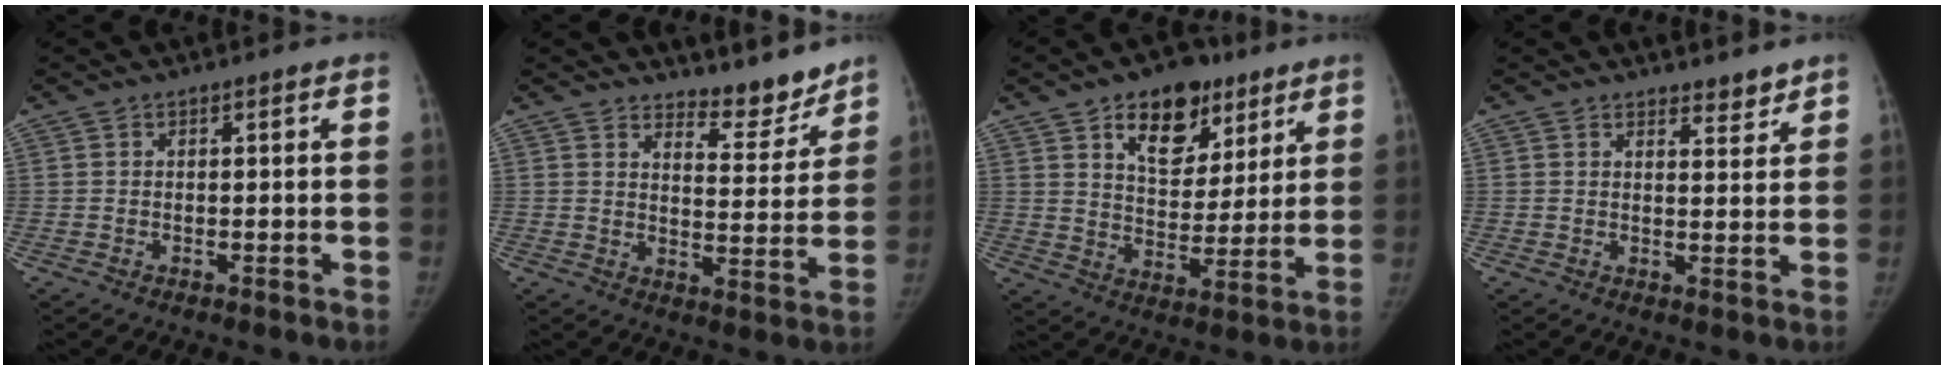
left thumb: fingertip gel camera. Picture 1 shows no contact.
{"total": 7.5, "force": [7.1, 2.1, 1.4], "torque": [0.010, -0.069, 0.106]}
{"total": 14.3, "force": [8.2, 8.8, 7.8], "torque": [-0.073, -0.039, 0.130]}
{"total": 3.0, "force": [2.7, 1.0, 0.8], "torque": [0.005, -0.023, 0.039]}